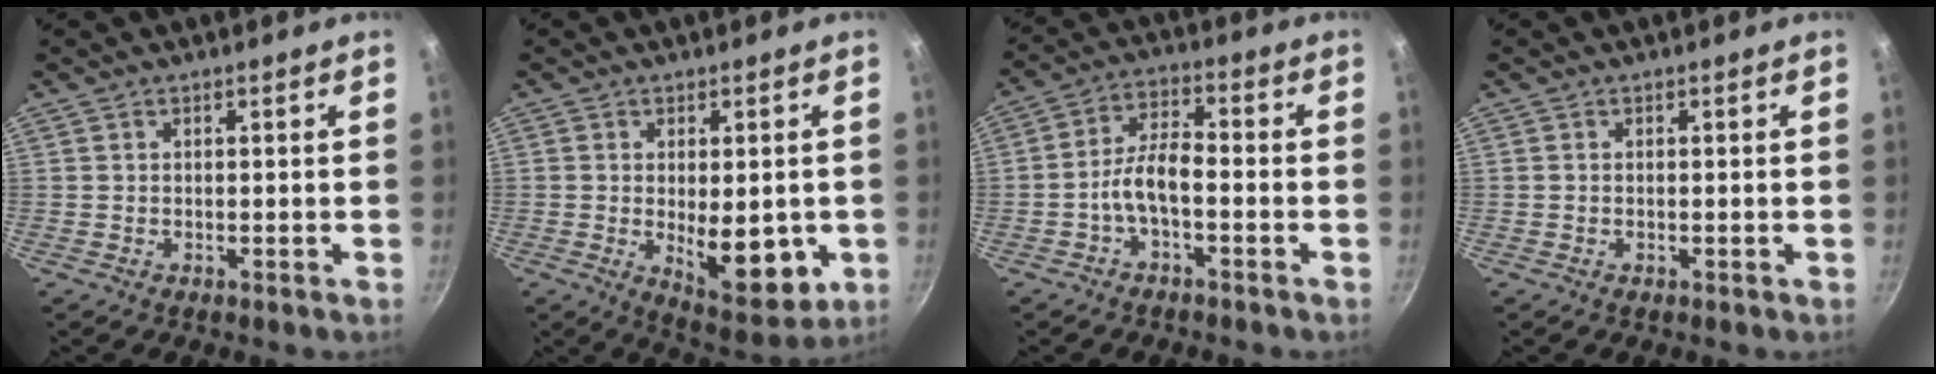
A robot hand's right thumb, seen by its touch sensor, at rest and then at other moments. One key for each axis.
{"total": 12.6, "fx": -1.7, "fy": 5.9, "fz": 11.0, "tx": -0.124, "ty": -0.020, "tz": -0.009}
{"total": 6.6, "fx": -2.6, "fy": 2.8, "fz": 5.4, "tx": -0.102, "ty": 0.036, "tz": -0.055}
{"total": 0.0}